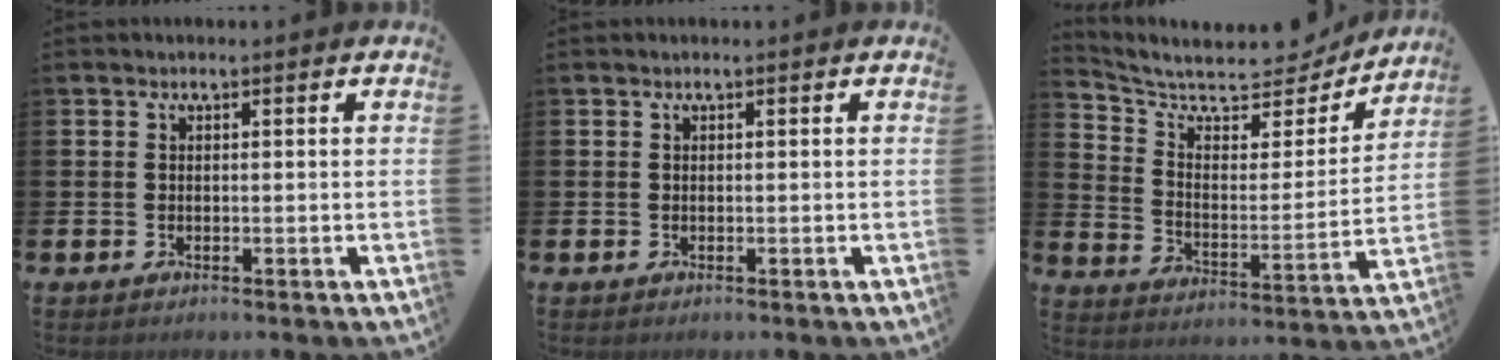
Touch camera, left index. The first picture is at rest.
{"total": 0.0}
{"total": 8.2, "force": [7.3, 2.7, 2.5], "torque": [-0.080, -0.060, 0.119]}